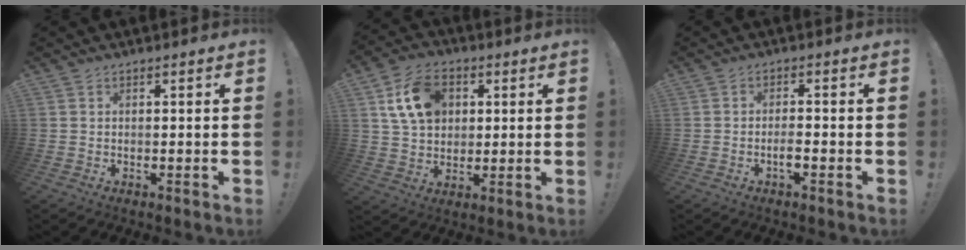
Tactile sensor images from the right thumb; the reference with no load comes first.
{"total": 14.4, "force": [4.8, 10.6, 8.6], "torque": [-0.135, -0.005, 0.096]}
{"total": 3.0, "force": [-1.6, 0.5, 2.4], "torque": [-0.049, 0.002, -0.026]}